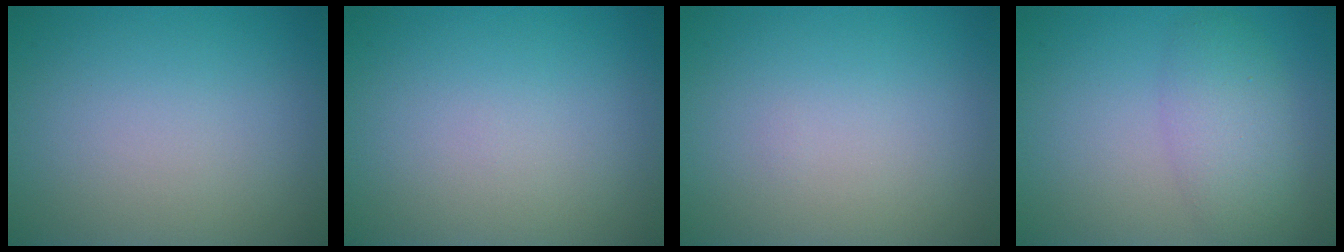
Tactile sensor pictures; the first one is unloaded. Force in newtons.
{"total": 0.0}
{"total": 0.0}
{"total": 3.9, "press": 3.9, "slide": 0.1}